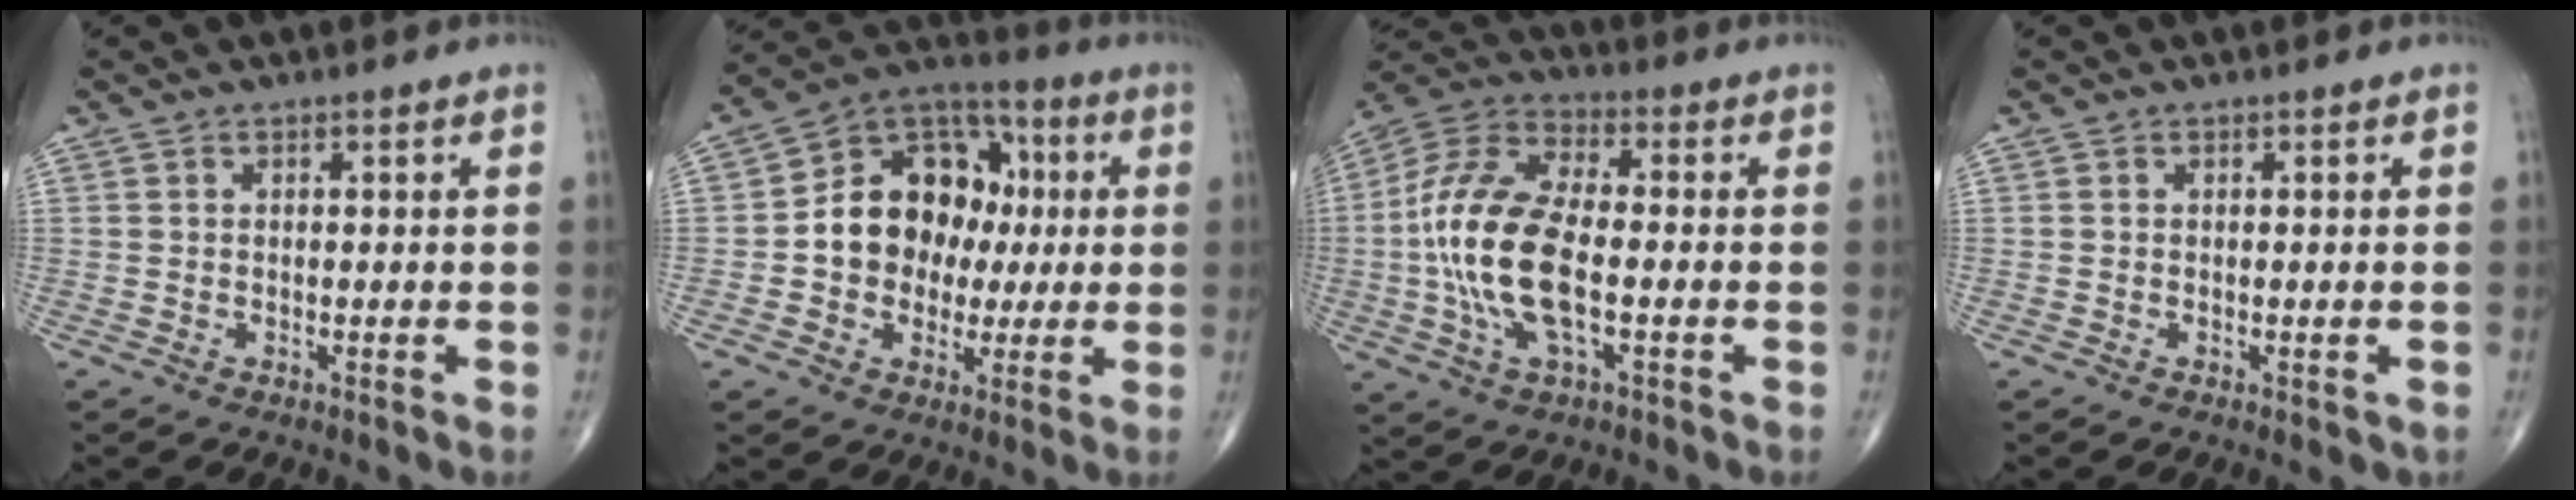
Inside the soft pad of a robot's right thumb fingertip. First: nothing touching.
{"total": 16.1, "force": [0.5, 12.9, 9.7], "torque": [-0.100, 0.031, 0.001]}
{"total": 17.9, "force": [-2.2, 8.2, 15.7], "torque": [-0.334, 0.024, -0.044]}
{"total": 1.0, "force": [-0.4, 0.6, 0.8], "torque": [-0.007, -0.003, -0.002]}